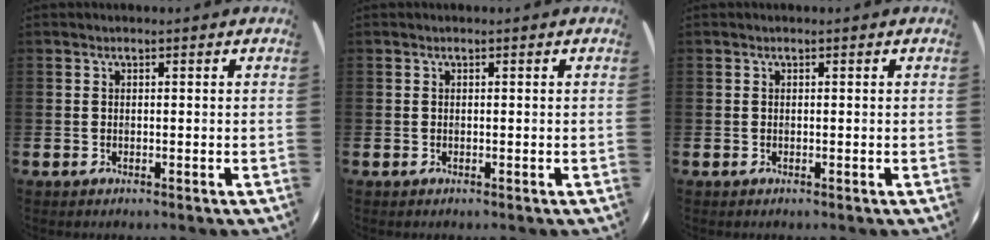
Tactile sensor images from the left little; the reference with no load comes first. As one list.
[{"total": 0.0}, {"total": 0.0}]